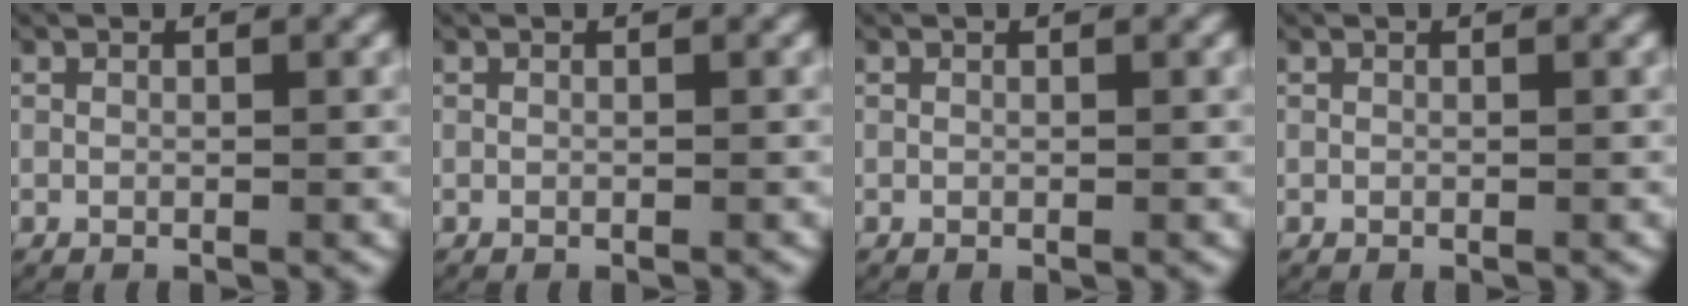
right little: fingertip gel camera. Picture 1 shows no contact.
{"total": 0.0}
{"total": 0.0}
{"total": 0.0}